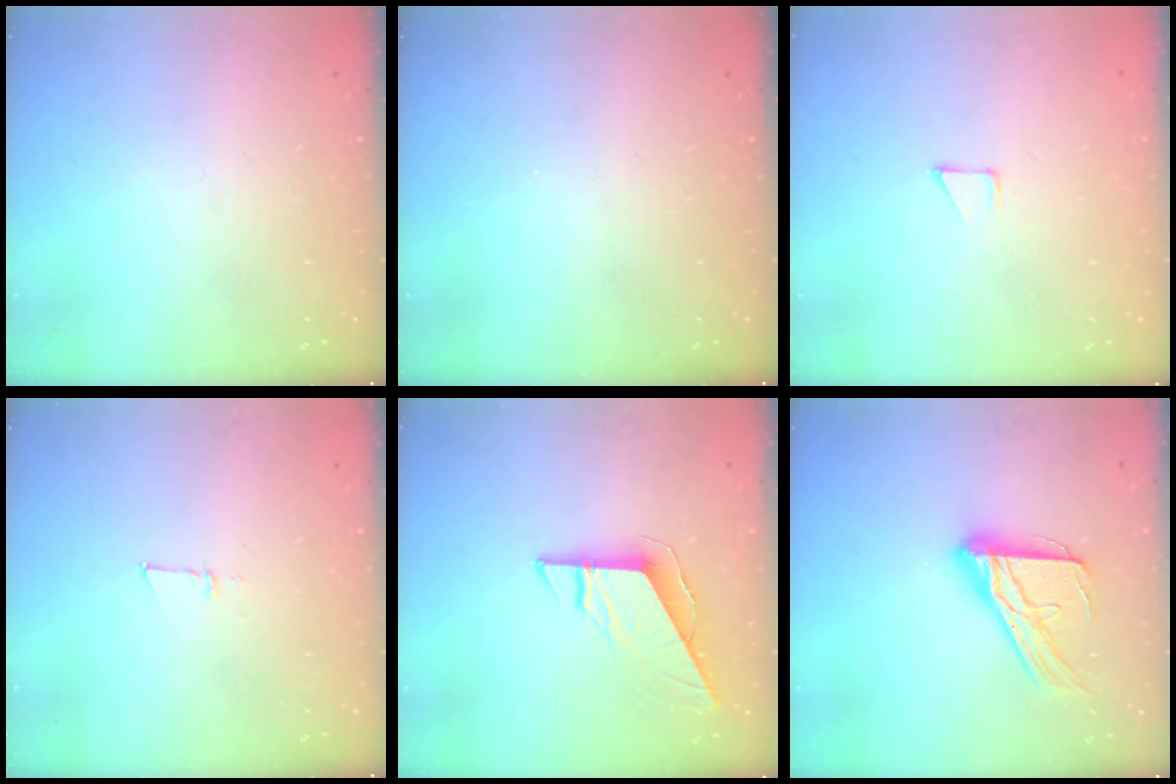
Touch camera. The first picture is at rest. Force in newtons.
{"total": 0.0}
{"total": 2.8, "press": 2.8, "slide": 0.2}
{"total": 3.9, "press": 3.8, "slide": 0.9}
{"total": 9.0, "press": 9.0, "slide": 0.4}
{"total": 16.5, "press": 16.4, "slide": 1.5}